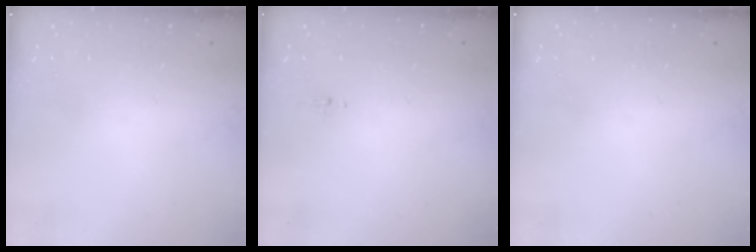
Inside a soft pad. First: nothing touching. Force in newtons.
{"total": 5.0, "press": 4.7, "slide": 1.8}
{"total": 0.0}